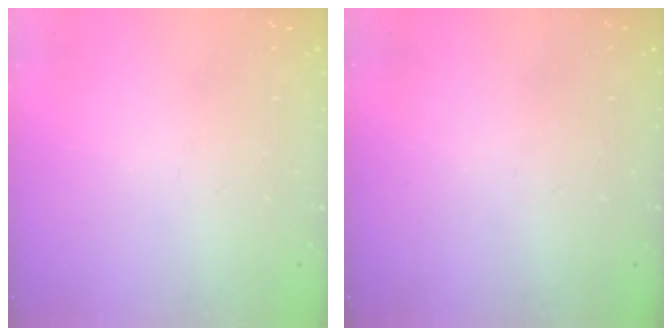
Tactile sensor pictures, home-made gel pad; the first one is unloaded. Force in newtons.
{"total": 0.0}